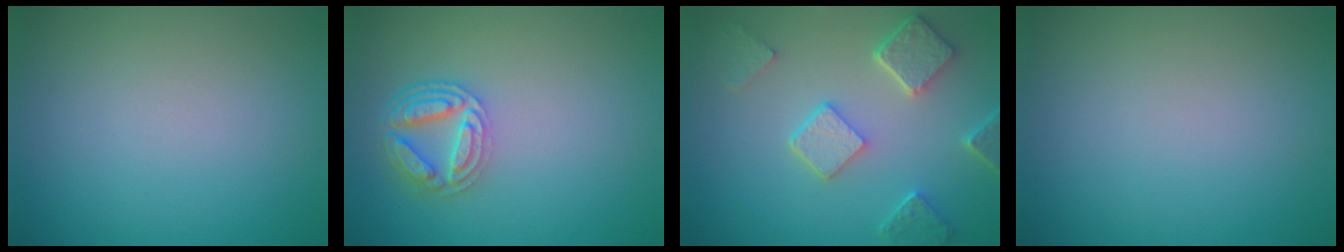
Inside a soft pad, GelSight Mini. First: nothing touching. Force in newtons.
{"total": 4.3, "press": 3.4, "slide": 2.6}
{"total": 4.9, "press": 3.9, "slide": 3.0}
{"total": 0.0}